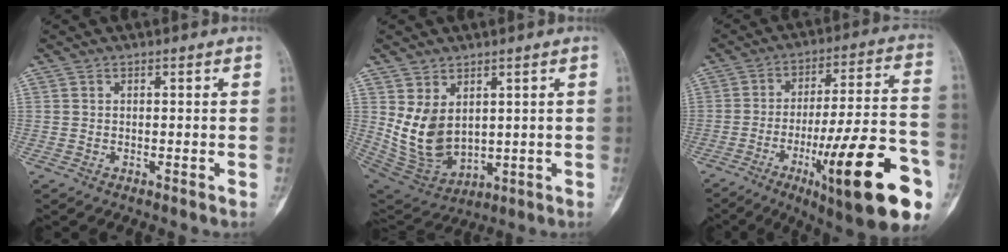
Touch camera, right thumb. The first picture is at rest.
{"total": 10.6, "force": [2.3, 7.3, 7.4], "torque": [-0.125, -0.023, 0.075]}
{"total": 25.6, "force": [-10.5, 5.2, 22.8], "torque": [-0.306, 0.039, -0.150]}